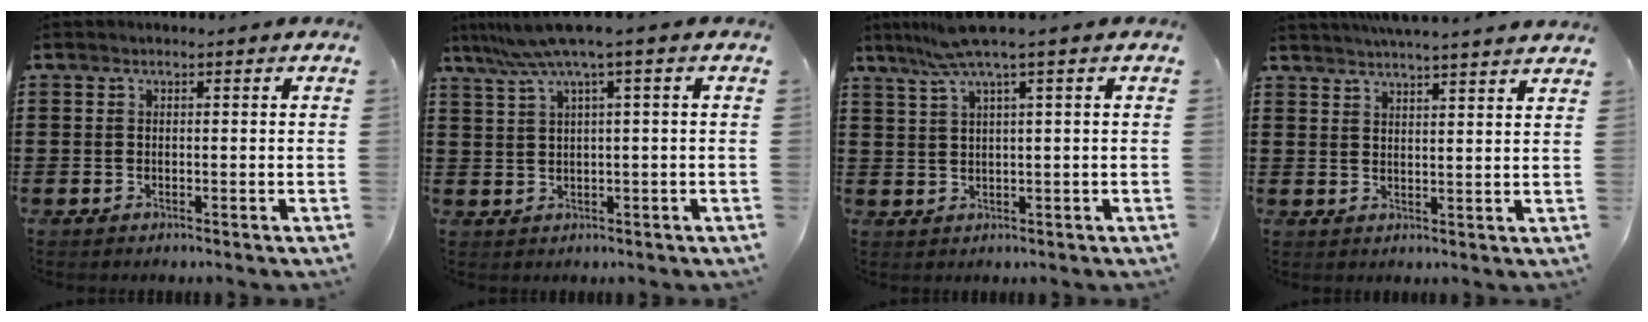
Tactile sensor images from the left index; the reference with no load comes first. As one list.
[{"total": 5.5, "force": [2.4, -0.5, 4.9], "torque": [-0.107, -0.015, 0.040]}, {"total": 5.2, "force": [2.9, -0.5, 4.3], "torque": [-0.090, -0.004, 0.050]}, {"total": 3.7, "force": [3.5, -0.7, 0.6], "torque": [-0.024, -0.016, 0.064]}]